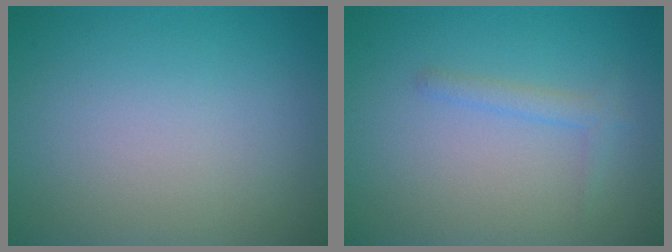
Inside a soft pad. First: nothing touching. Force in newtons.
{"total": 1.3, "press": 1.3, "slide": 0.0}